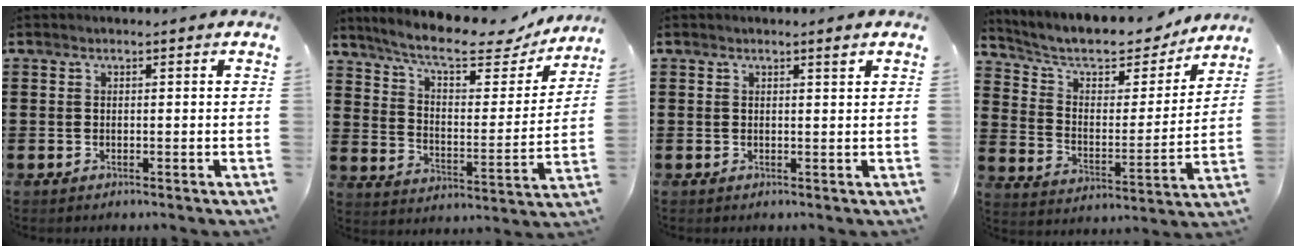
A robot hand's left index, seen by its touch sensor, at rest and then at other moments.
{"total": 10.3, "force": [8.4, 1.7, 5.7], "torque": [-0.126, -0.044, 0.138]}
{"total": 1.3, "force": [0.8, 0.0, 1.0], "torque": [-0.019, 0.000, 0.014]}
{"total": 9.0, "force": [7.7, 2.8, 3.8], "torque": [-0.092, -0.050, 0.129]}